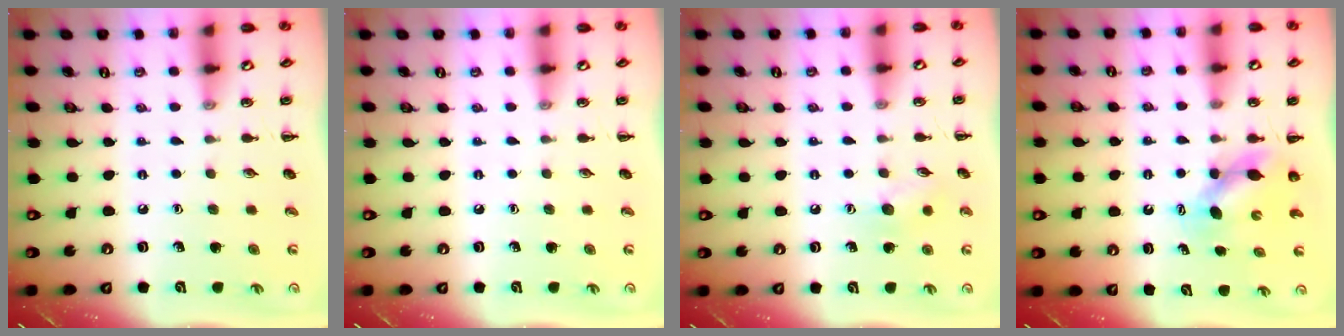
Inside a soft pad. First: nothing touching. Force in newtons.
{"total": 0.0}
{"total": 7.5, "press": 7.4, "slide": 1.3}
{"total": 6.3, "press": 6.3, "slide": 0.6}